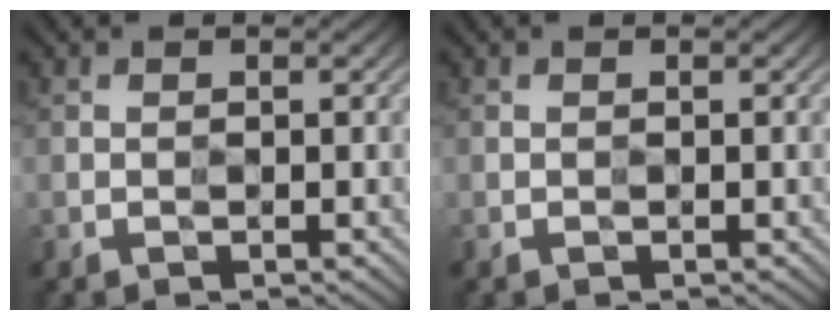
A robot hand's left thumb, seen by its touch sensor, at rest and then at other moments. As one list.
[{"total": 0.0}]